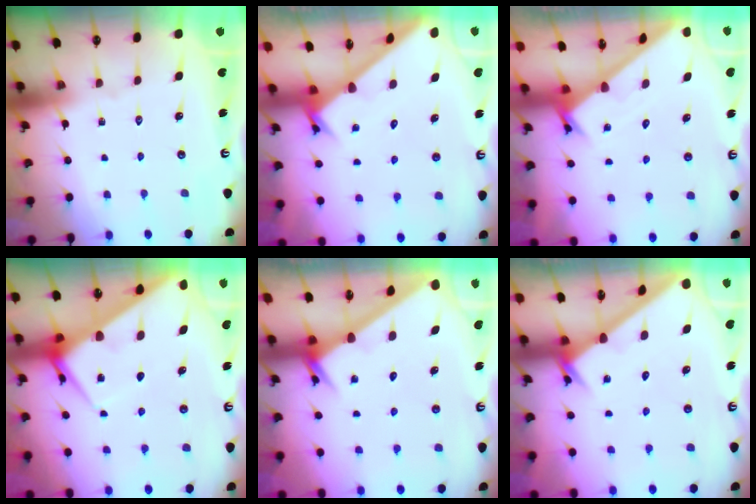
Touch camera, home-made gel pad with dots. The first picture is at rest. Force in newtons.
{"total": 2.4, "press": 2.4, "slide": 0.1}
{"total": 1.7, "press": 1.7, "slide": 0.1}
{"total": 7.2, "press": 7.2, "slide": 0.7}
{"total": 2.6, "press": 2.6, "slide": 0.1}
{"total": 2.2, "press": 2.2, "slide": 0.2}